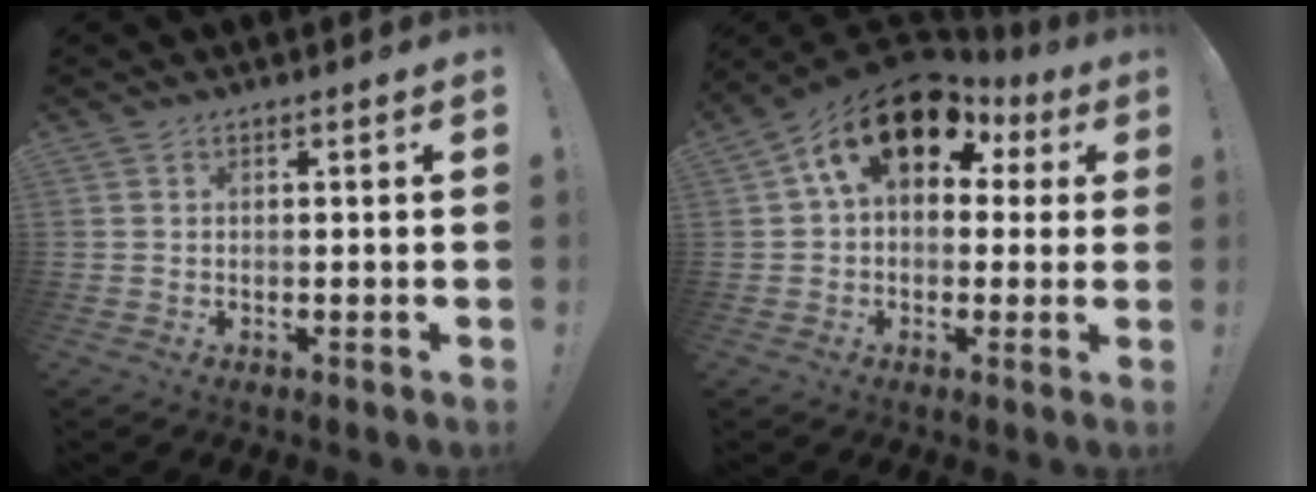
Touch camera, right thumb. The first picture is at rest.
{"total": 17.2, "force": [7.3, 10.3, 11.7], "torque": [-0.191, -0.024, 0.127]}